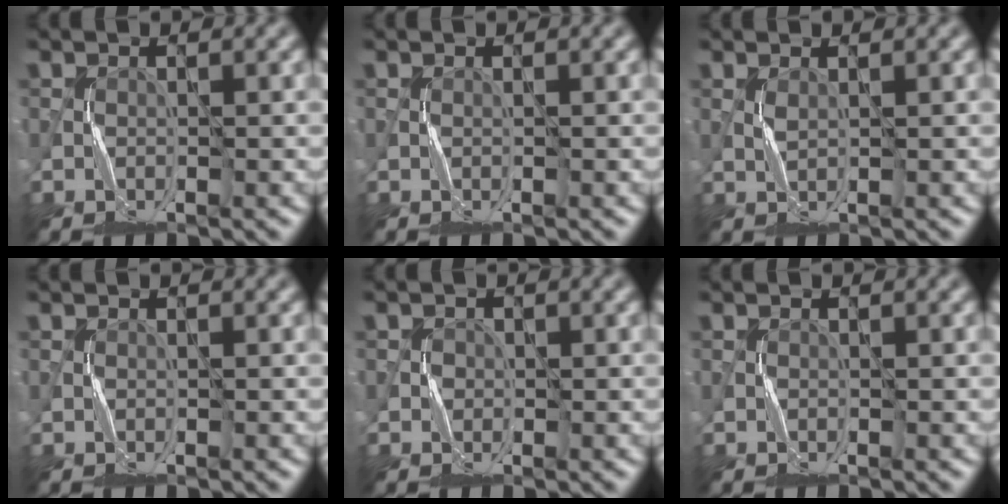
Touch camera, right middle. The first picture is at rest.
{"total": 0.0}
{"total": 0.6, "force": [0.6, -0.1, 0.2], "torque": [-0.010, -0.002, 0.013]}
{"total": 0.0}
{"total": 0.8, "force": [0.0, 0.8, -0.2], "torque": [0.011, -0.001, -0.001]}
{"total": 0.0}